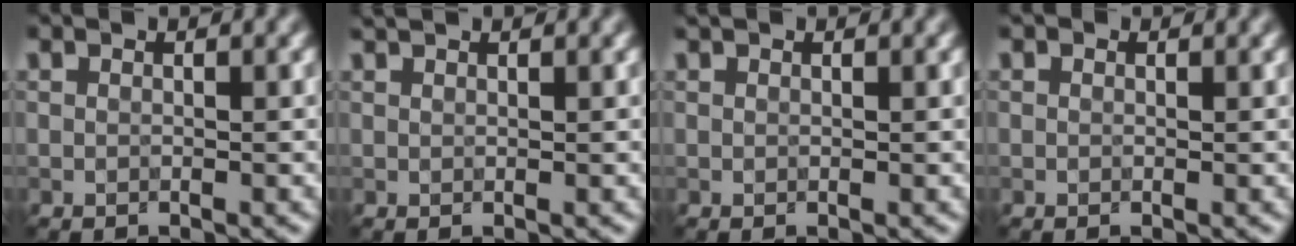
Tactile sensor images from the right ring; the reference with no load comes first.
{"total": 1.4, "force": [1.2, 0.4, 0.6], "torque": [0.002, 0.004, 0.008]}
{"total": 0.7, "force": [0.6, 0.1, 0.2], "torque": [-0.005, -0.003, 0.007]}
{"total": 0.0}